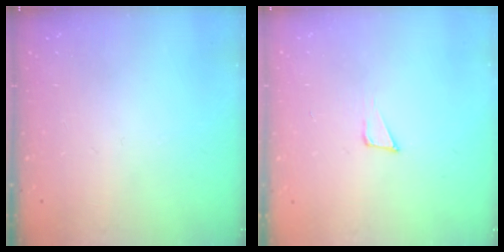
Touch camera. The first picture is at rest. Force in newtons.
{"total": 4.6, "press": 4.5, "slide": 0.8}